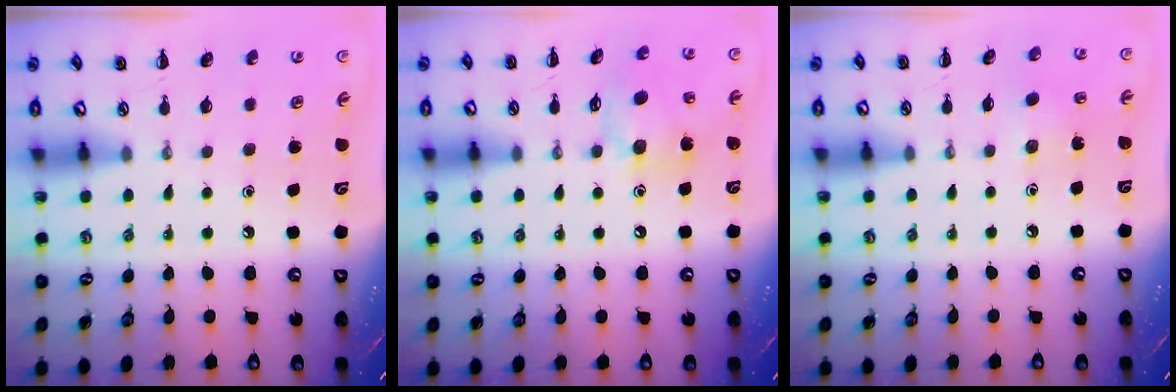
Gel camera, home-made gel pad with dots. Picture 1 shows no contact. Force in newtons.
{"total": 11.6, "press": 11.5, "slide": 1.4}
{"total": 3.0, "press": 2.8, "slide": 0.9}